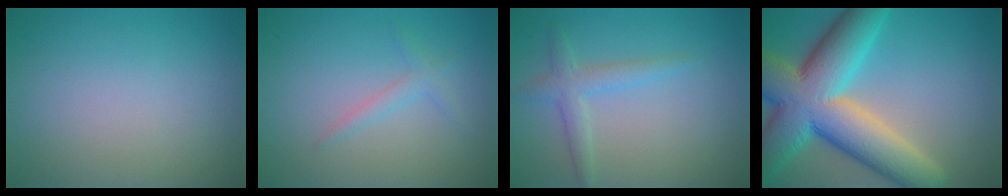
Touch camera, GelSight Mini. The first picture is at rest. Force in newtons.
{"total": 1.3, "press": 1.3, "slide": 0.1}
{"total": 2.3, "press": 2.3, "slide": 0.1}
{"total": 13.5, "press": 13.5, "slide": 0.6}